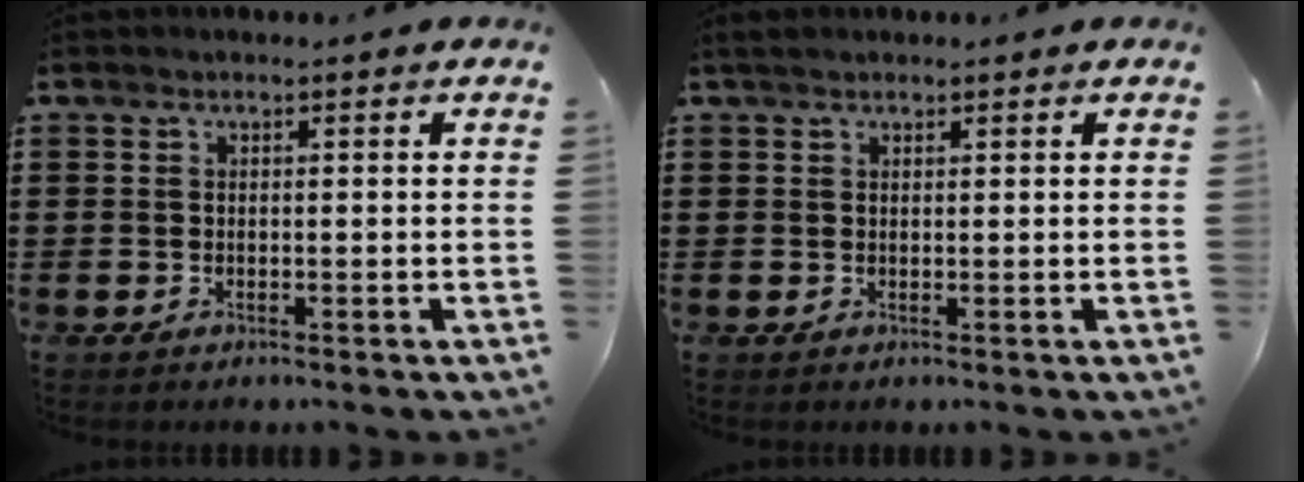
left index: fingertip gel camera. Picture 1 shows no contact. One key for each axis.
{"total": 1.1, "fx": 0.9, "fy": 0.3, "fz": 0.6, "tx": -0.014, "ty": 0.003, "tz": 0.018}